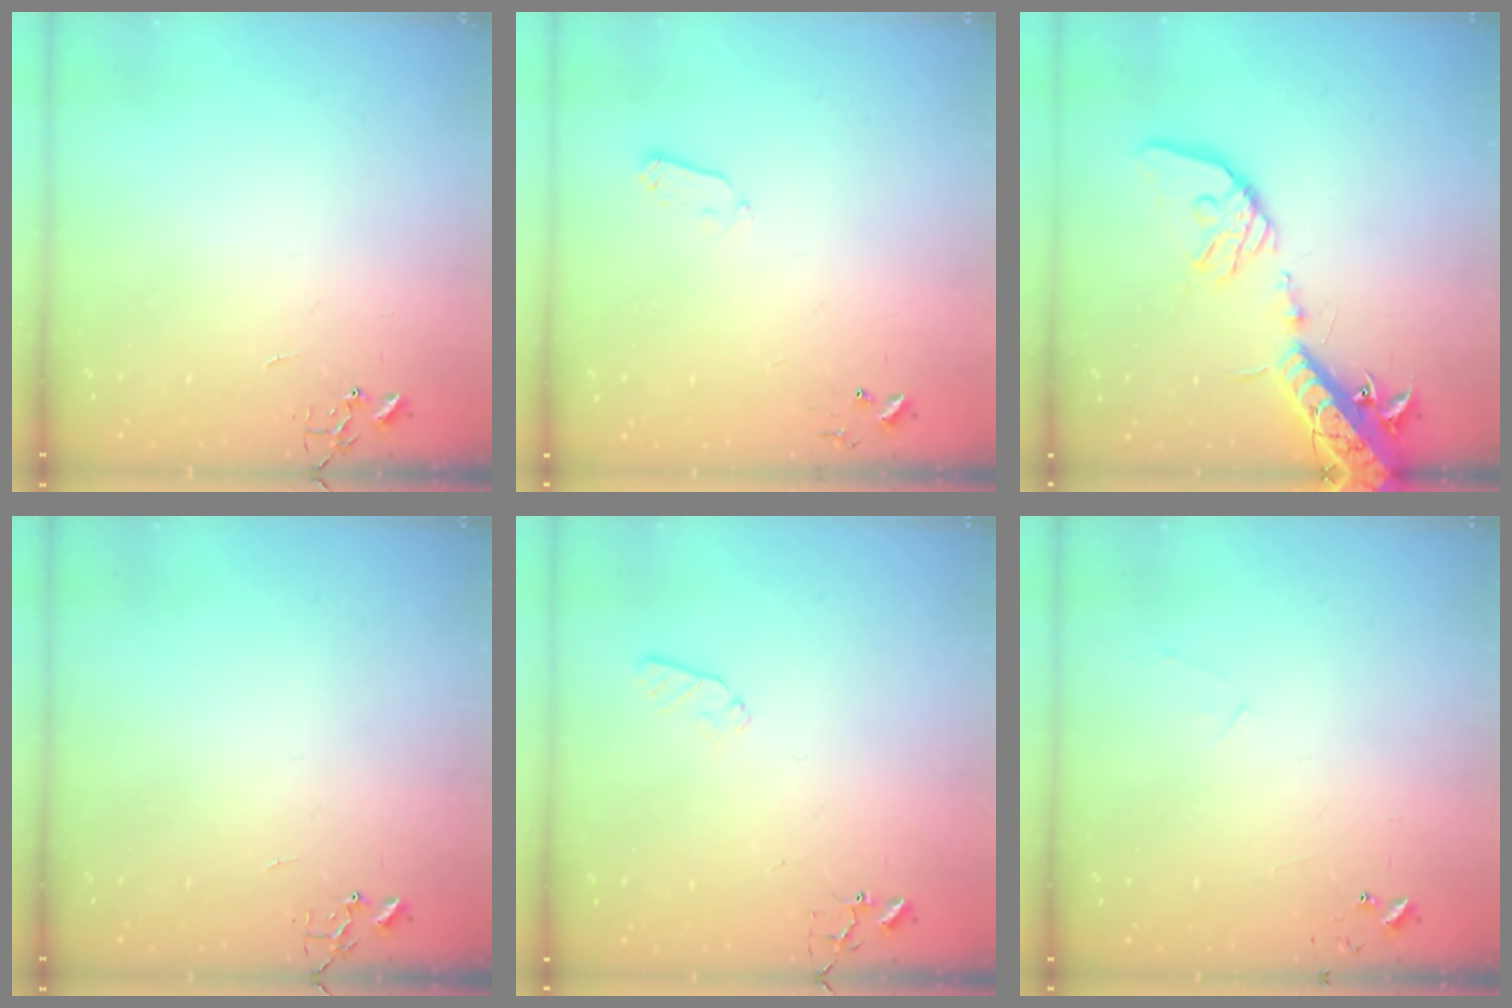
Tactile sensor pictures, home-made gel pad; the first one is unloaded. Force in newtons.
{"total": 4.6, "press": 4.5, "slide": 0.9}
{"total": 19.7, "press": 19.2, "slide": 4.1}
{"total": 0.0}
{"total": 5.3, "press": 5.2, "slide": 0.7}
{"total": 5.4, "press": 5.4, "slide": 0.4}